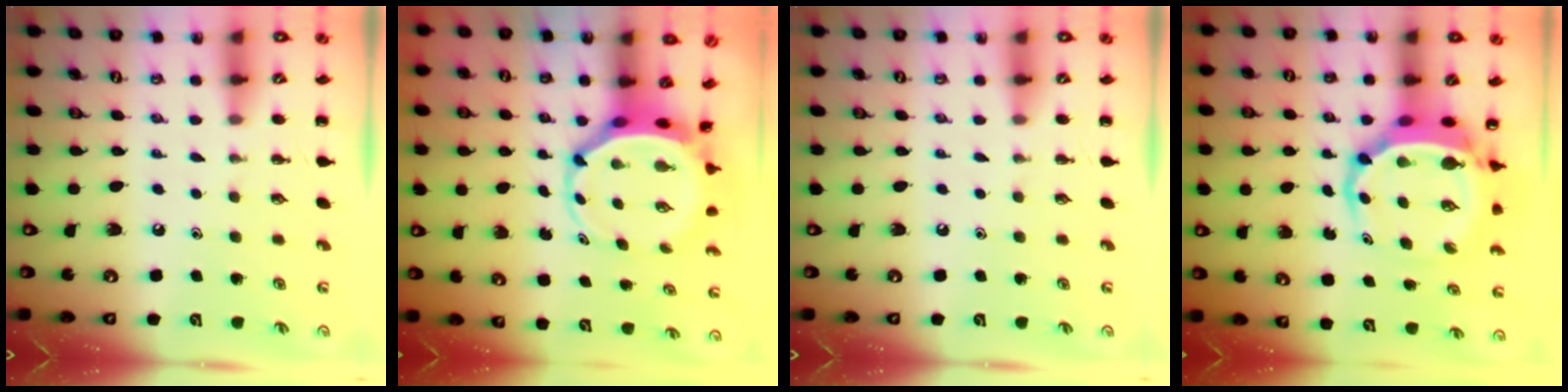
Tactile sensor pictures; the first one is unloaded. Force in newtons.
{"total": 5.3, "press": 5.1, "slide": 1.5}
{"total": 0.0}
{"total": 7.2, "press": 6.9, "slide": 2.2}